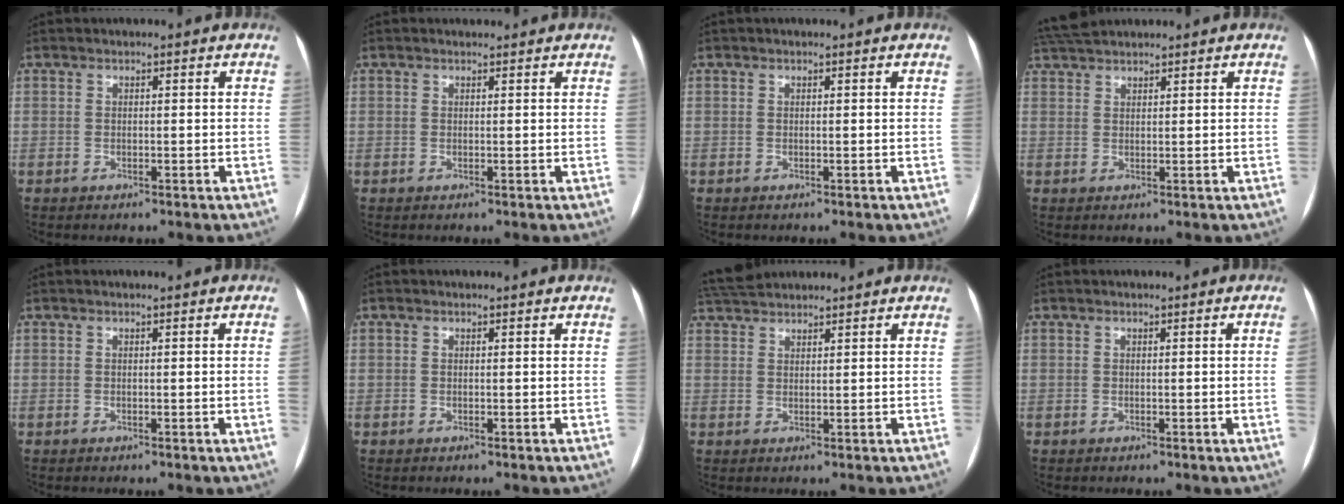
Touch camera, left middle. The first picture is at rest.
{"total": 1.4, "force": [1.3, 0.4, 0.1], "torque": [-0.007, 0.013, 0.019]}
{"total": 0.0}
{"total": 4.9, "force": [4.7, 0.6, 1.5], "torque": [-0.033, 0.034, 0.091]}
{"total": 0.9, "force": [-0.1, -0.4, 0.8], "torque": [-0.006, 0.001, -0.004]}
{"total": 0.0}
{"total": 5.3, "force": [5.1, 0.8, 1.3], "torque": [-0.030, 0.035, 0.097]}
{"total": 1.7, "force": [-0.2, -0.8, 1.5], "torque": [-0.017, 0.000, -0.003]}